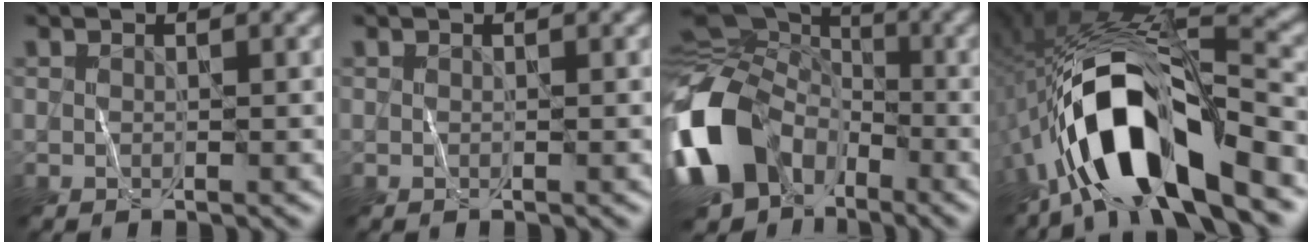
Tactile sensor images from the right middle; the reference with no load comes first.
{"total": 0.0}
{"total": 15.8, "force": [-6.0, 11.1, 9.5], "torque": [-0.217, -0.012, -0.120]}
{"total": 12.5, "force": [-6.1, 4.1, 10.1], "torque": [-0.192, 0.011, -0.116]}